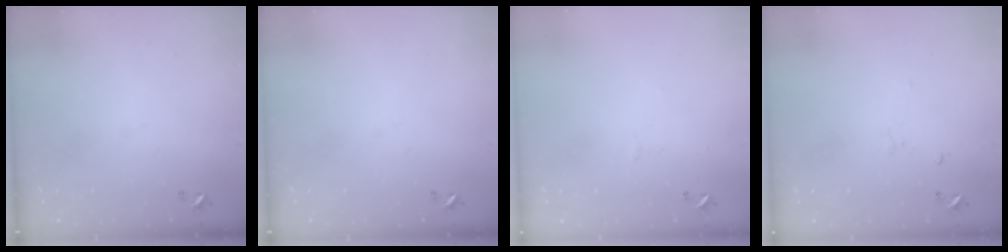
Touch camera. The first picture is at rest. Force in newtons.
{"total": 0.0}
{"total": 0.6, "press": 0.4, "slide": 0.5}
{"total": 1.1, "press": 0.9, "slide": 0.5}